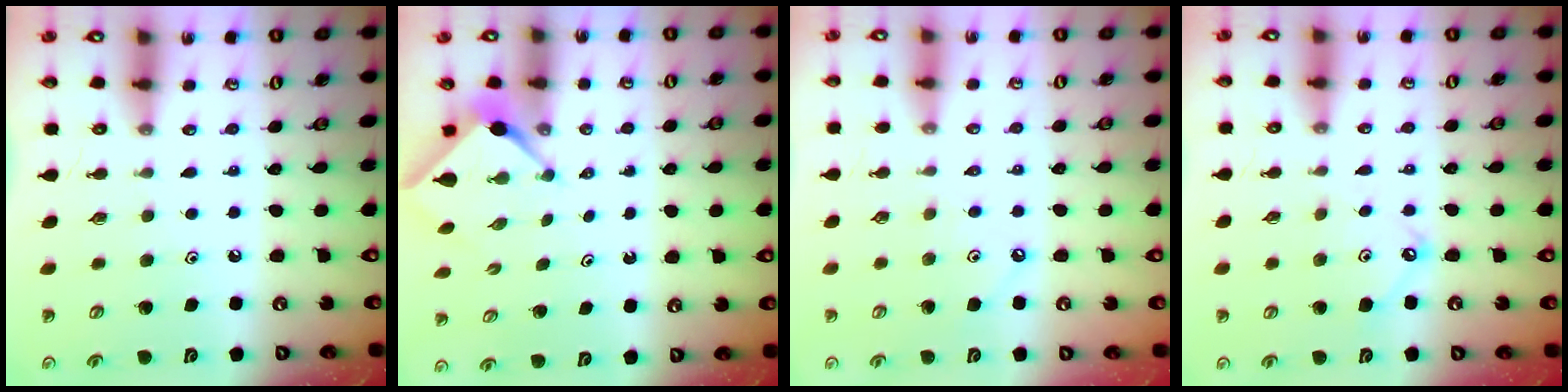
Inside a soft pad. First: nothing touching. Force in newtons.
{"total": 2.5, "press": 2.5, "slide": 0.3}
{"total": 1.0, "press": 0.9, "slide": 0.2}
{"total": 6.8, "press": 6.7, "slide": 0.8}